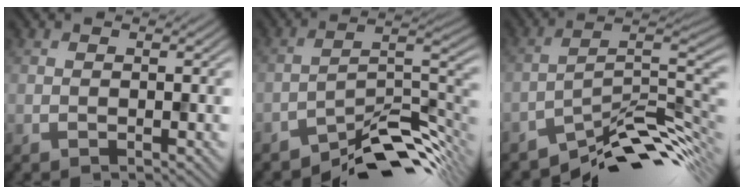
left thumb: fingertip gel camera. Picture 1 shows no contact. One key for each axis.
{"total": 10.3, "fx": -7.8, "fy": 3.1, "fz": 6.0, "tx": -0.077, "ty": 0.004, "tz": -0.147}
{"total": 11.1, "fx": -7.9, "fy": 3.3, "fz": 7.1, "tx": -0.100, "ty": 0.002, "tz": -0.143}